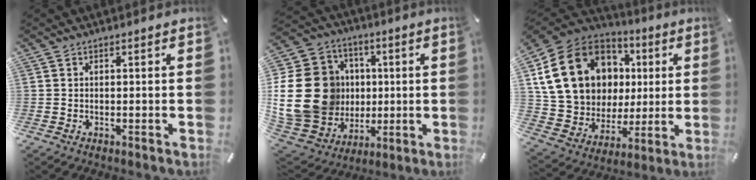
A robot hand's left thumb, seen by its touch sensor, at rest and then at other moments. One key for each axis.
{"total": 25.4, "fx": 1.3, "fy": 21.6, "fz": 13.3, "tx": -0.271, "ty": 0.000, "tz": 0.060}
{"total": 22.3, "fx": 6.5, "fy": 17.5, "fz": 12.2, "tx": -0.243, "ty": -0.024, "tz": 0.136}